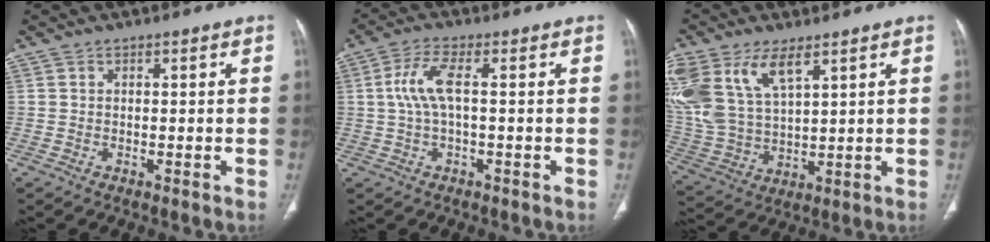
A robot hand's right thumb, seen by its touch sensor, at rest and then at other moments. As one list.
[{"total": 5.6, "force": [0.4, 1.6, 5.4], "torque": [-0.141, 0.014, 0.008]}, {"total": 17.8, "force": [8.7, 9.2, 12.5], "torque": [-0.284, -0.014, 0.182]}]